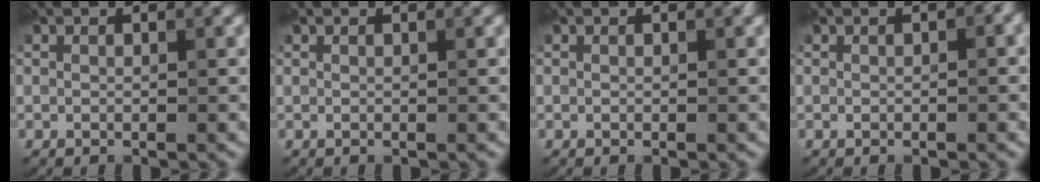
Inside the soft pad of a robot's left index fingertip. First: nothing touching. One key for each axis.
{"total": 0.0}
{"total": 0.0}
{"total": 1.6, "fx": 0.1, "fy": 0.7, "fz": 1.4, "tx": -0.015, "ty": 0.003, "tz": 0.004}